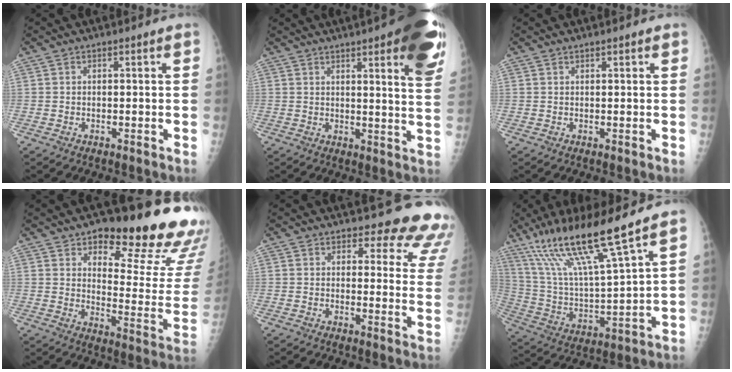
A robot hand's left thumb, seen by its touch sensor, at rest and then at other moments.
{"total": 16.8, "force": [8.8, 3.3, 14.0], "torque": [-0.152, -0.034, 0.096]}
{"total": 0.6, "force": [0.5, 0.2, 0.3], "torque": [-0.005, -0.001, 0.007]}
{"total": 23.0, "force": [15.5, 8.1, 14.9], "torque": [-0.139, -0.099, 0.196]}
{"total": 14.4, "force": [13.5, 4.4, 2.8], "torque": [0.026, -0.108, 0.120]}
{"total": 19.2, "force": [13.3, 1.3, 13.8], "torque": [-0.246, -0.059, 0.253]}